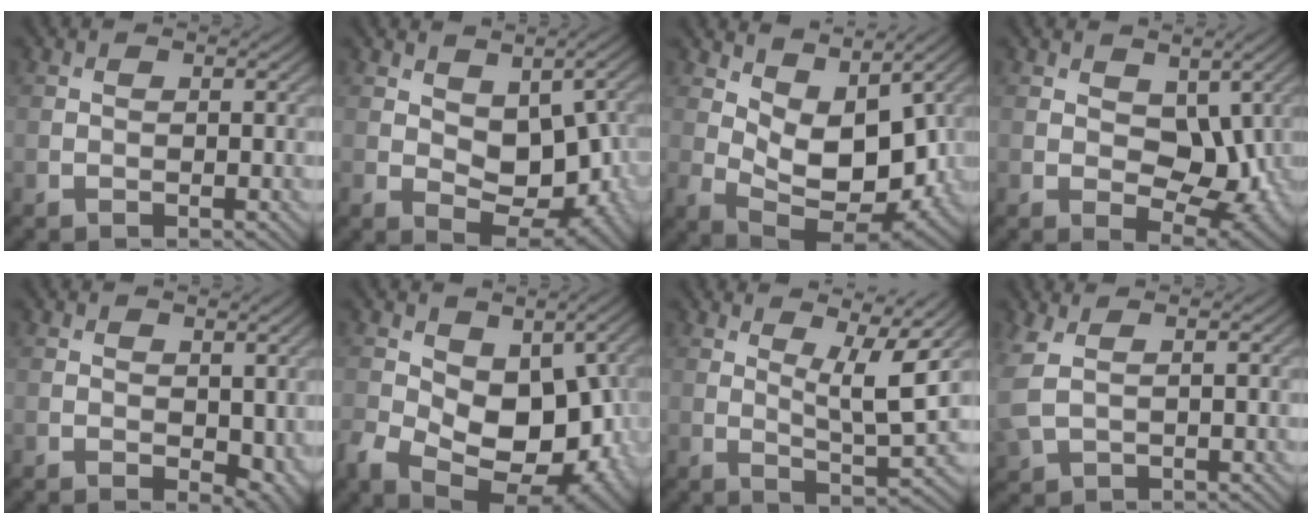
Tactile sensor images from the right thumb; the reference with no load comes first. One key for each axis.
{"total": 7.9, "fx": 0.8, "fy": 5.0, "fz": 6.1, "tx": -0.105, "ty": -0.017, "tz": 0.019}
{"total": 9.2, "fx": 3.2, "fy": 5.0, "fz": 7.1, "tx": -0.142, "ty": -0.012, "tz": 0.059}
{"total": 7.1, "fx": 1.3, "fy": 4.7, "fz": 5.2, "tx": -0.084, "ty": -0.015, "tz": 0.018}
{"total": 4.3, "fx": 0.6, "fy": 2.7, "fz": 3.3, "tx": -0.048, "ty": -0.014, "tz": 0.017}
{"total": 12.7, "fx": -2.0, "fy": 8.3, "fz": 9.3, "tx": -0.174, "ty": -0.036, "tz": -0.027}
{"total": 6.5, "fx": 3.2, "fy": 1.0, "fz": 5.6, "tx": -0.098, "ty": -0.006, "tz": 0.058}
{"total": 3.6, "fx": 1.1, "fy": 1.8, "fz": 2.9, "tx": -0.096, "ty": -0.002, "tz": 0.026}